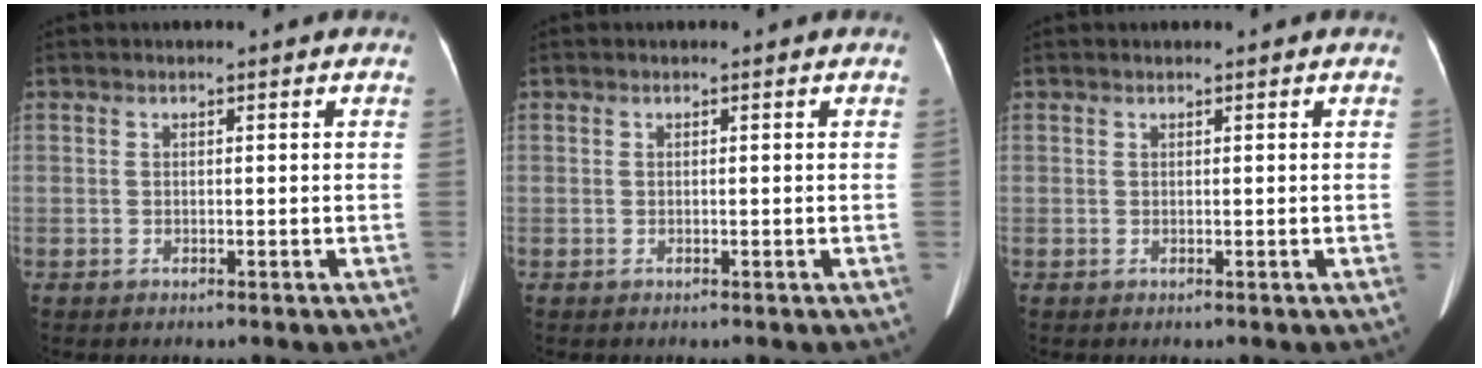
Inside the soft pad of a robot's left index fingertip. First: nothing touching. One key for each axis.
{"total": 0.0}
{"total": 1.4, "fx": -1.2, "fy": -0.2, "fz": -0.6, "tx": 0.013, "ty": -0.003, "tz": -0.020}